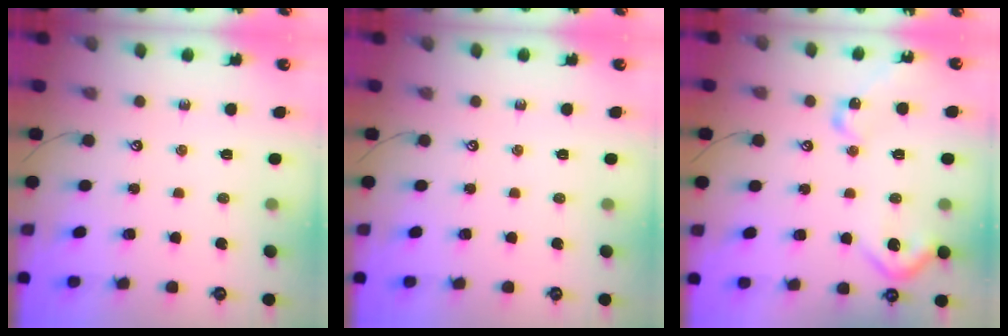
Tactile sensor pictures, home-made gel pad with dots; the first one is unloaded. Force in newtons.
{"total": 0.0}
{"total": 9.8, "press": 9.7, "slide": 1.0}